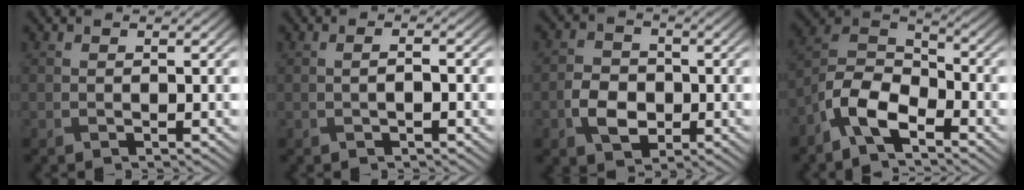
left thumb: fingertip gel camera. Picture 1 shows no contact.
{"total": 1.3, "force": [-0.1, 0.3, 1.3], "torque": [-0.024, 0.002, -0.003]}
{"total": 4.7, "force": [-1.4, 3.5, 2.7], "torque": [-0.059, -0.003, -0.030]}
{"total": 8.5, "force": [-5.3, 3.9, 5.4], "torque": [-0.111, 0.002, -0.123]}